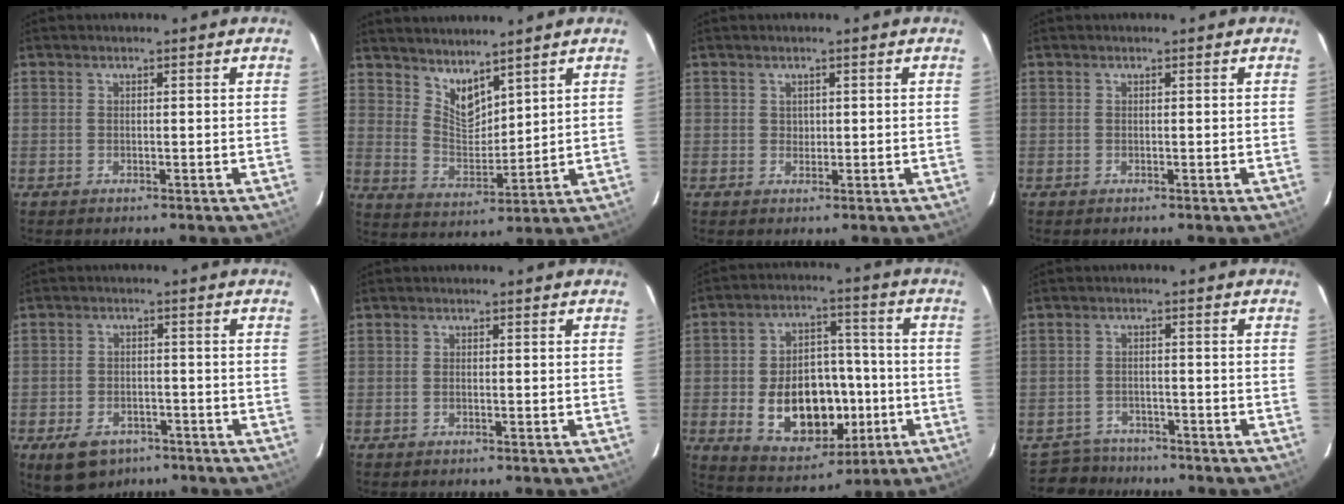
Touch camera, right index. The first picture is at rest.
{"total": 6.9, "force": [5.5, 2.5, 3.2], "torque": [-0.049, -0.006, 0.110]}
{"total": 1.1, "force": [0.3, 1.0, 0.1], "torque": [0.004, 0.004, 0.006]}
{"total": 0.0}
{"total": 8.9, "force": [-5.6, 5.6, 4.1], "torque": [-0.095, -0.002, -0.079]}
{"total": 0.5, "force": [-0.2, 0.4, 0.4], "torque": [-0.008, 0.000, -0.004]}
{"total": 17.4, "force": [-3.9, 11.6, 12.4], "torque": [-0.240, 0.019, -0.035]}
{"total": 5.5, "force": [-4.9, 2.7, -0.1], "torque": [-0.013, 0.010, -0.082]}